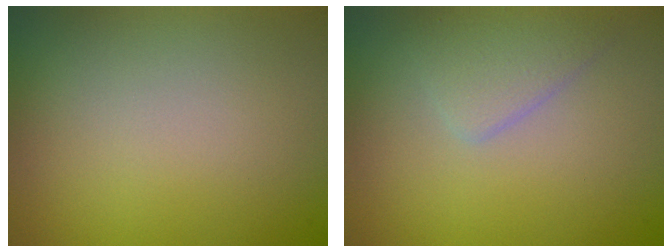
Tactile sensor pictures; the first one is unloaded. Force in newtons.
{"total": 2.2, "press": 2.1, "slide": 0.2}